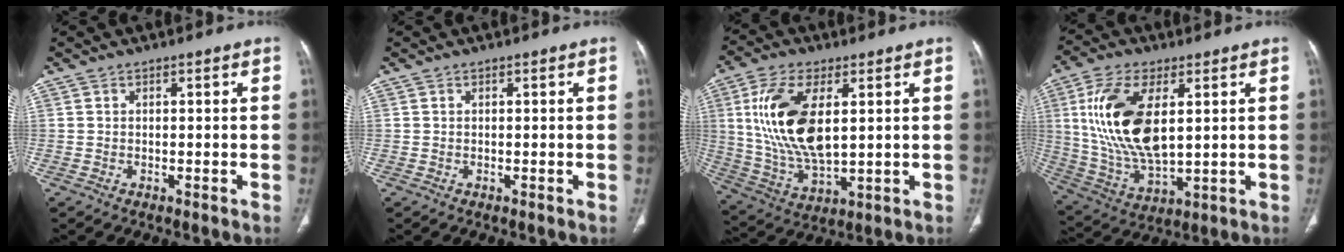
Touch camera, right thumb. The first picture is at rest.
{"total": 0.0}
{"total": 17.2, "force": [3.7, 8.2, 14.6], "torque": [-0.293, -0.016, 0.080]}
{"total": 18.3, "force": [4.0, 8.9, 15.5], "torque": [-0.312, -0.017, 0.086]}